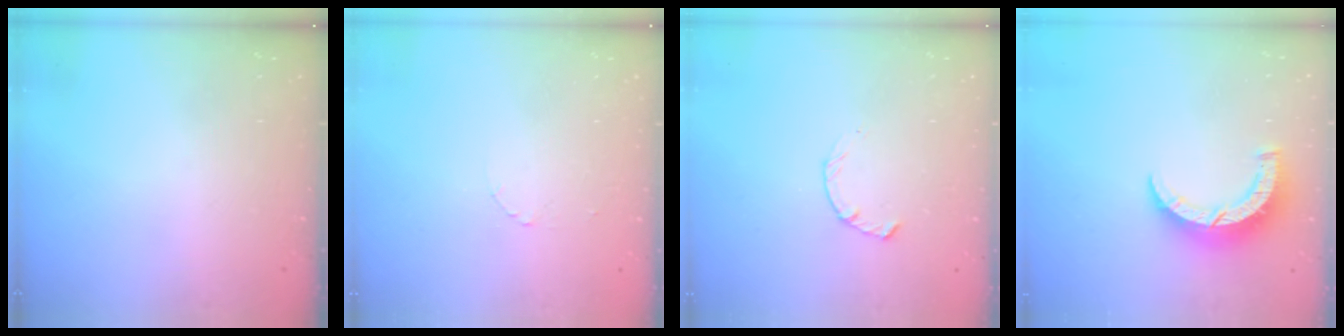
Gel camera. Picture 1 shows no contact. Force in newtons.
{"total": 1.3, "press": 1.3, "slide": 0.1}
{"total": 2.3, "press": 2.2, "slide": 0.4}
{"total": 8.0, "press": 8.0, "slide": 0.4}